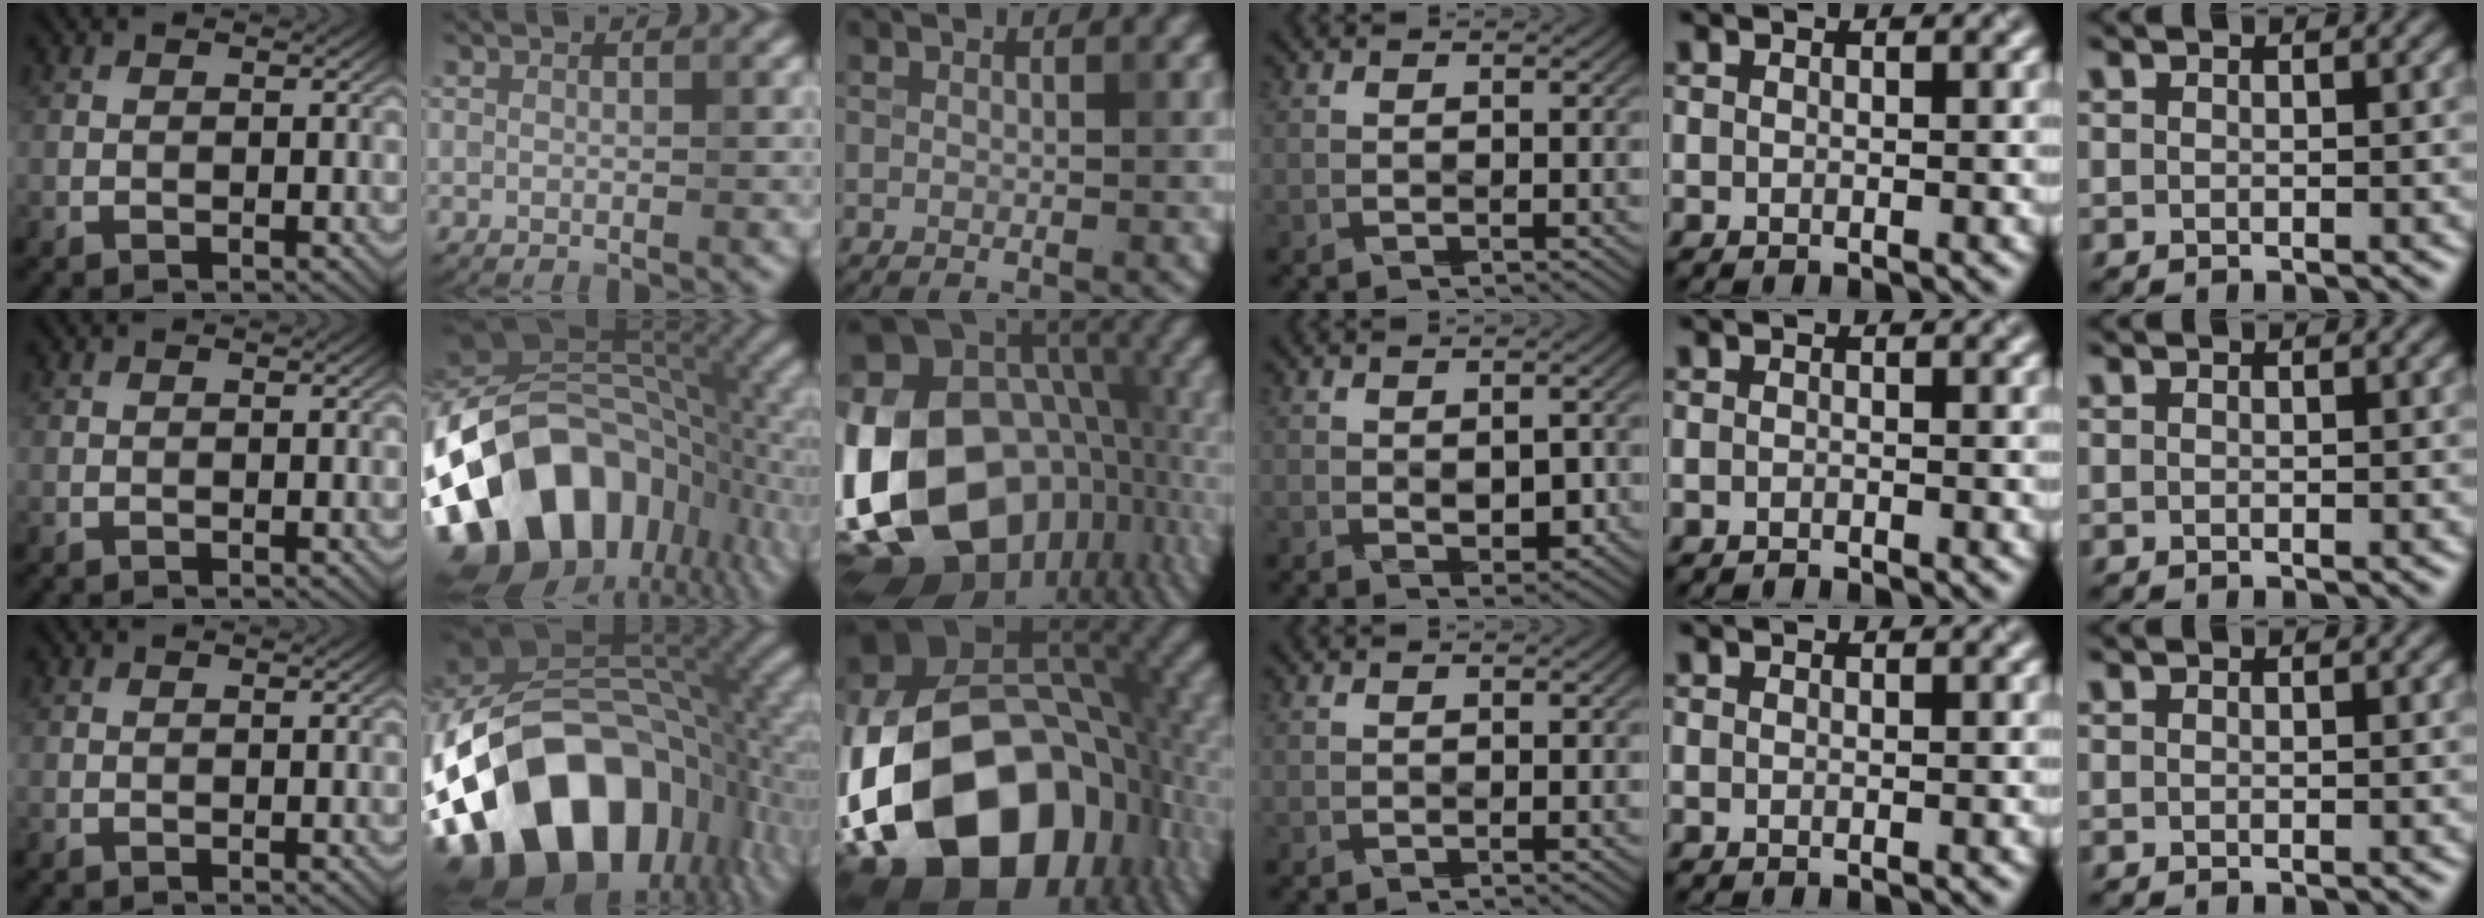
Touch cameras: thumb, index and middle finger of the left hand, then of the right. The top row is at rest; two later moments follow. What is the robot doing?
{"motion": "fold", "object": "canvas paper"}